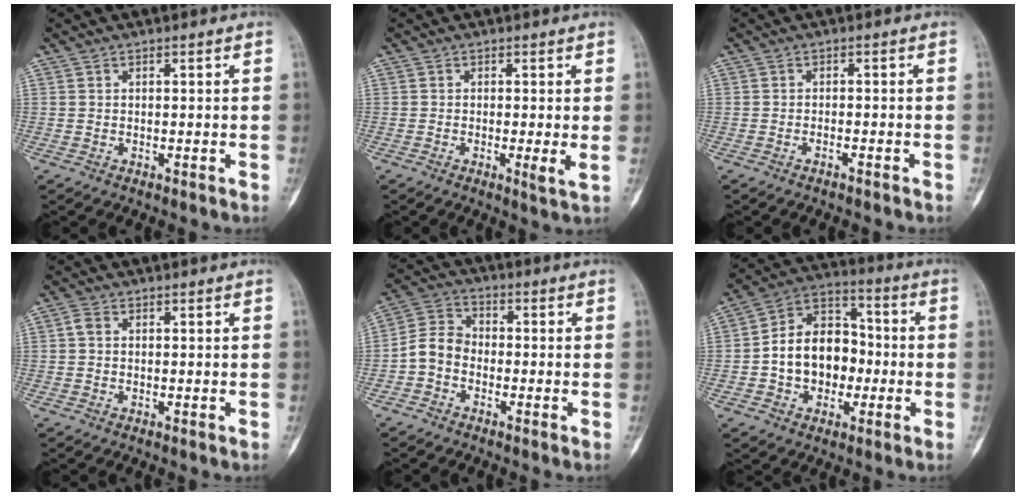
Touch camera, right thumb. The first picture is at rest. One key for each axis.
{"total": 2.5, "fx": -0.1, "fy": 0.3, "fz": 2.5, "tx": -0.047, "ty": -0.009, "tz": -0.006}
{"total": 1.2, "fx": -1.0, "fy": 0.2, "fz": 0.6, "tx": -0.019, "ty": 0.011, "tz": -0.013}
{"total": 1.5, "fx": 0.2, "fy": 1.1, "fz": 1.0, "tx": -0.019, "ty": 0.001, "tz": 0.000}
{"total": 6.0, "fx": -2.0, "fy": 4.7, "fz": 3.2, "tx": -0.049, "ty": 0.025, "tz": -0.052}
{"total": 14.7, "fx": -1.8, "fy": 10.9, "fz": 9.6, "tx": -0.113, "ty": 0.041, "tz": -0.037}